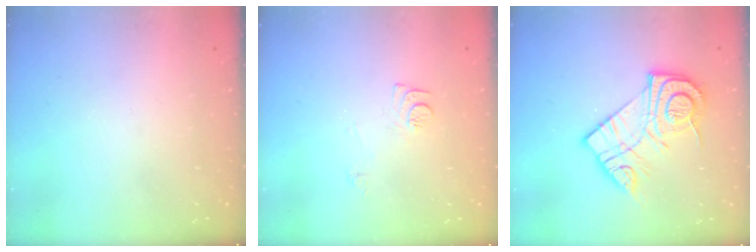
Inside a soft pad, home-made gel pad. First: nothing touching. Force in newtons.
{"total": 7.7, "press": 7.7, "slide": 0.8}
{"total": 16.1, "press": 16.1, "slide": 1.5}